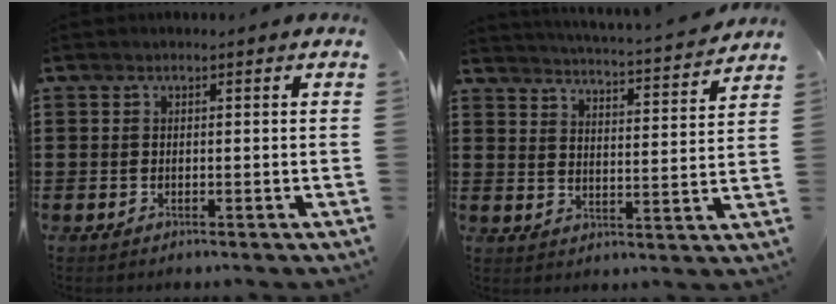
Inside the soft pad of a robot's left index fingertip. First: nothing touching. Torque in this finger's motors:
{"motor_torque": [0.56, 0.51, 0.49, 0.11]}